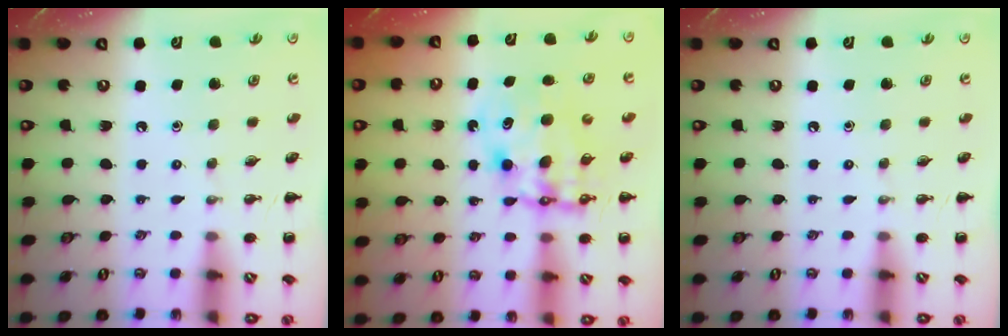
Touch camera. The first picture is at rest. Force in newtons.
{"total": 9.6, "press": 9.2, "slide": 2.8}
{"total": 0.0}